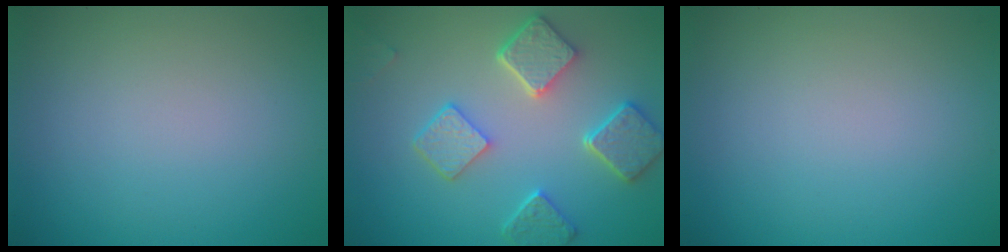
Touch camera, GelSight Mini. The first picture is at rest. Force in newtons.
{"total": 5.7, "press": 4.6, "slide": 3.5}
{"total": 0.0}